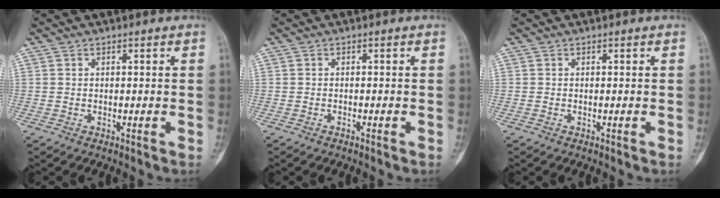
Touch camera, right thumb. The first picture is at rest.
{"total": 0.6, "force": [-0.5, 0.1, 0.3], "torque": [-0.013, 0.003, -0.007]}
{"total": 0.0}